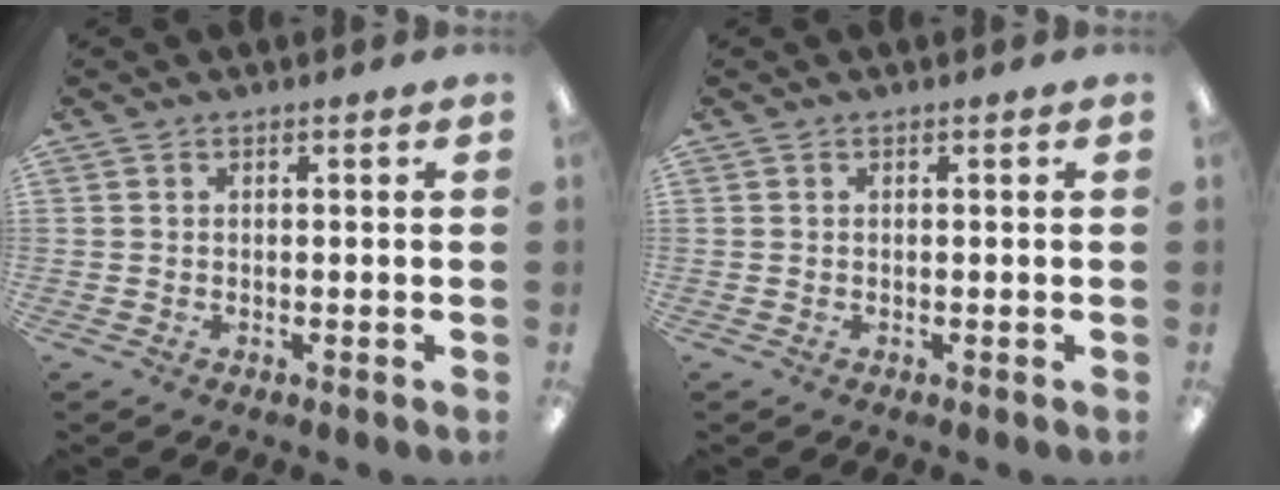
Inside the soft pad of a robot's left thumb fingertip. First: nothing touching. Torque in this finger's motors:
{"motor_torque": [-0.32, 0.31, -0.22, 0.18, 0.00]}